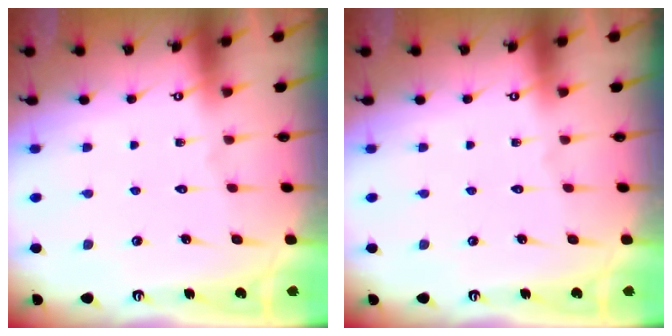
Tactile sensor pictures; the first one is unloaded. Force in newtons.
{"total": 0.0}